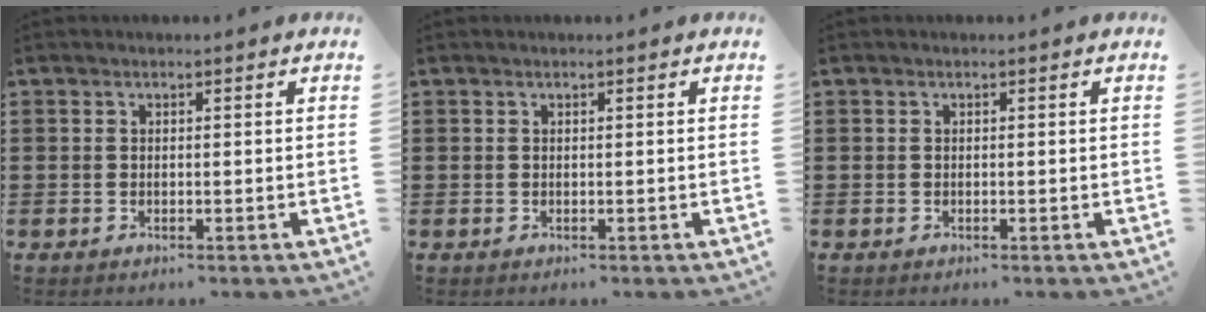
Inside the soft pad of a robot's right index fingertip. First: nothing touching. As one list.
[{"total": 0.0}, {"total": 0.0}]